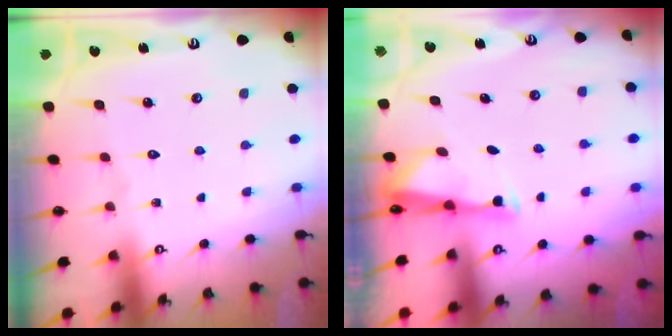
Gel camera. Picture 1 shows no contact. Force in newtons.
{"total": 2.9, "press": 2.9, "slide": 0.6}